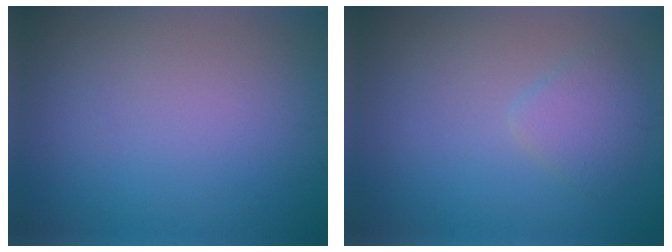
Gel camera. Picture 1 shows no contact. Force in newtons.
{"total": 2.0, "press": 2.0, "slide": 0.2}